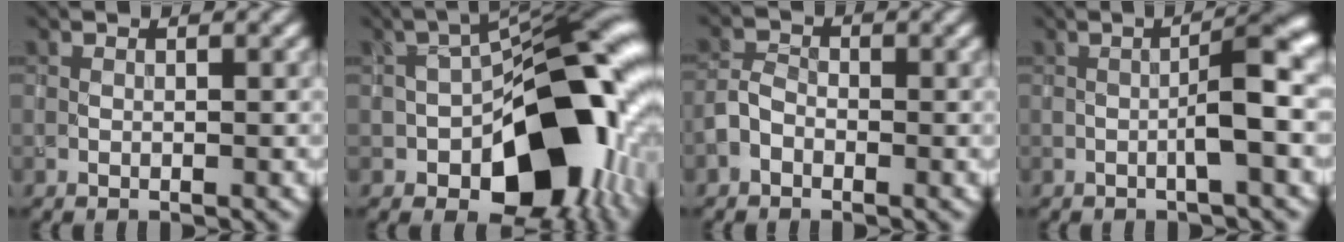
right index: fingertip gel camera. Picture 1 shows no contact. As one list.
[{"total": 15.0, "force": [-4.9, 8.6, 11.3], "torque": [-0.120, 0.002, -0.091]}, {"total": 2.0, "force": [-1.2, 1.3, 0.9], "torque": [-0.016, 0.007, -0.029]}, {"total": 3.7, "force": [-0.5, 0.2, 3.6], "torque": [-0.059, 0.015, -0.014]}]